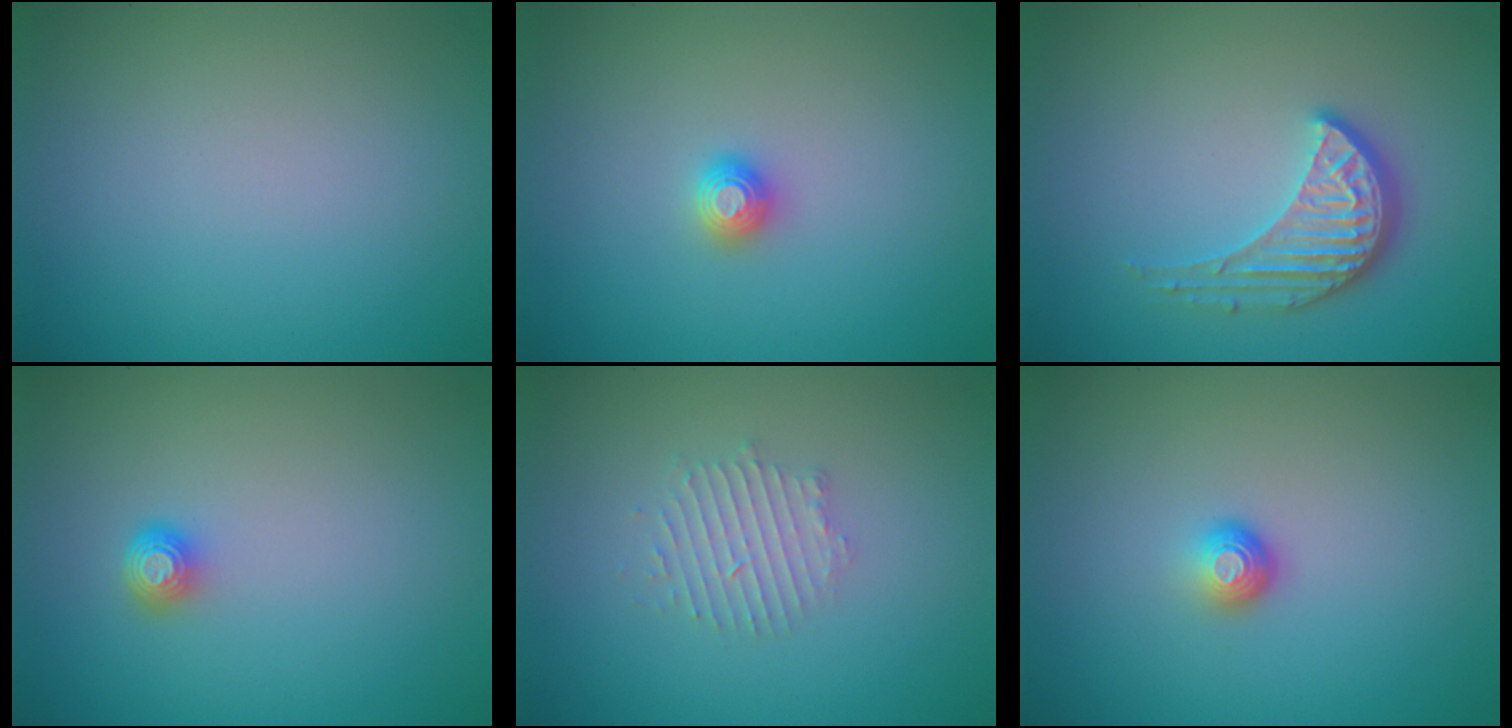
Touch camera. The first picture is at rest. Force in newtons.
{"total": 1.2, "press": 1.2, "slide": 0.1}
{"total": 3.8, "press": 3.1, "slide": 2.2}
{"total": 1.5, "press": 1.2, "slide": 0.9}
{"total": 2.1, "press": 2.1, "slide": 0.4}
{"total": 1.5, "press": 1.0, "slide": 1.1}